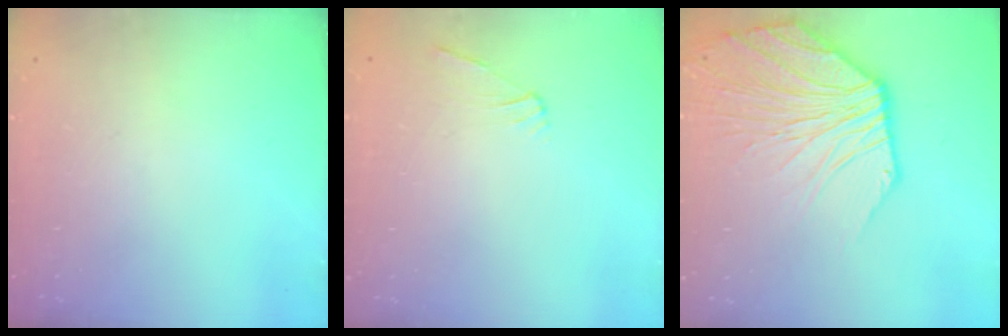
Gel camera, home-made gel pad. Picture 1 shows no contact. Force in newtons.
{"total": 1.6, "press": 1.5, "slide": 0.5}
{"total": 6.3, "press": 6.2, "slide": 1.2}